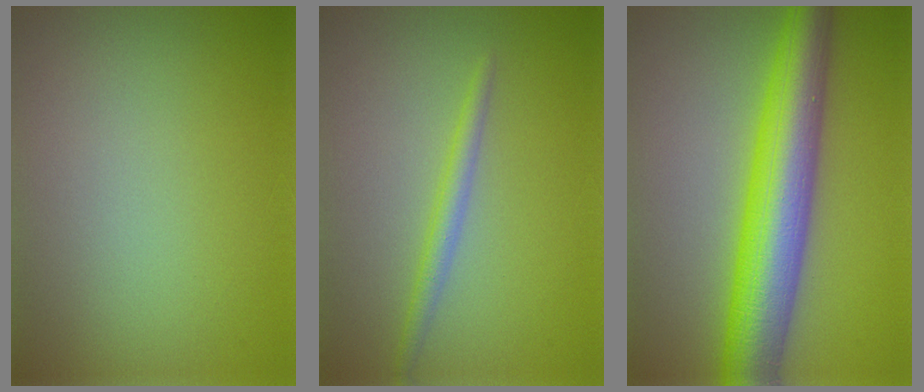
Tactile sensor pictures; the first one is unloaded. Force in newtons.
{"total": 1.7, "press": 1.7, "slide": 0.1}
{"total": 9.6, "press": 9.6, "slide": 0.1}